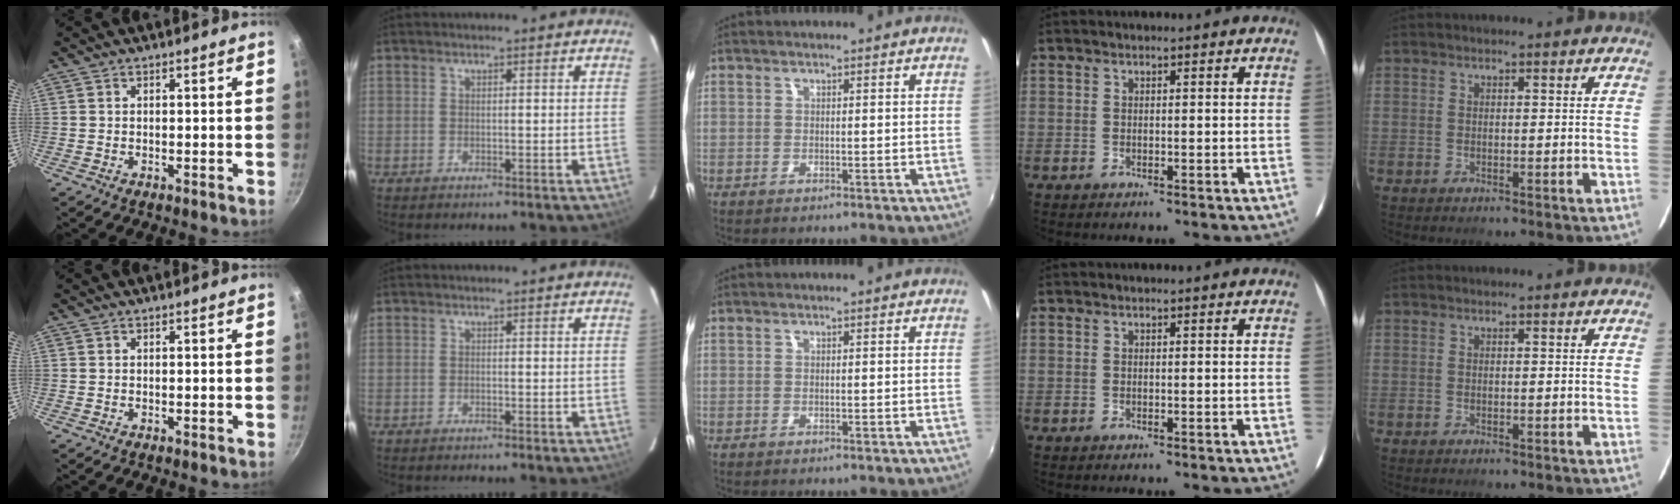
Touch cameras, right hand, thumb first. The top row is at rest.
{}